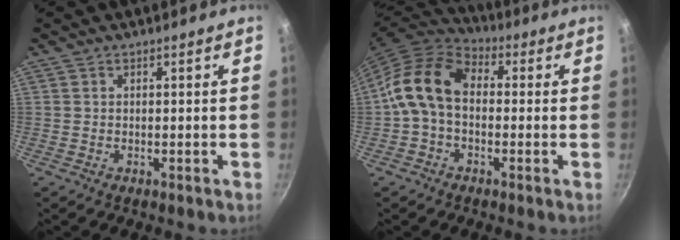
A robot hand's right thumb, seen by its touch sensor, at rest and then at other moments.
{"total": 12.5, "force": [-0.3, 8.5, 9.1], "torque": [-0.165, 0.031, -0.020]}